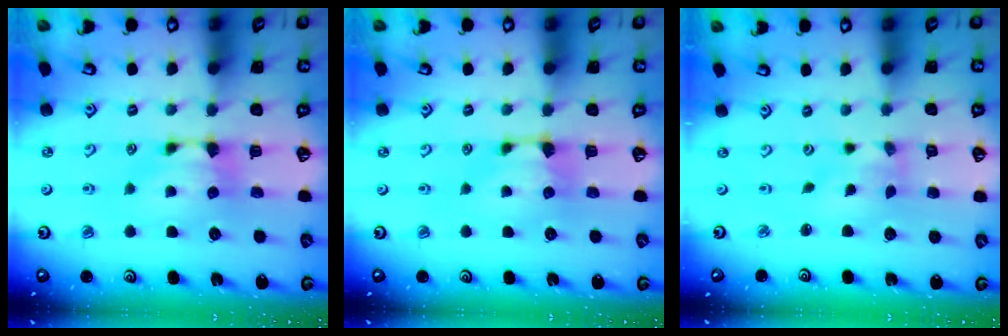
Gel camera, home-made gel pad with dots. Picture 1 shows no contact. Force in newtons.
{"total": 0.0}
{"total": 2.2, "press": 2.0, "slide": 1.0}